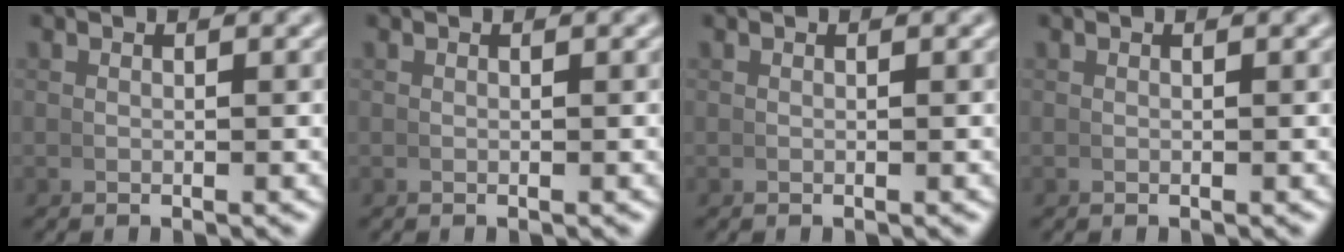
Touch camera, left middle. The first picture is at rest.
{"total": 0.0}
{"total": 0.0}
{"total": 0.0}